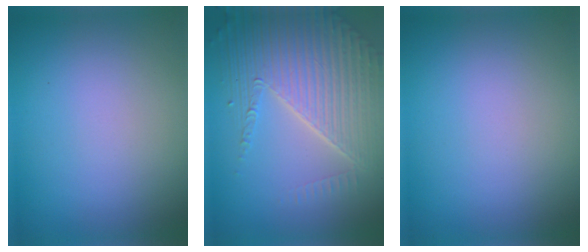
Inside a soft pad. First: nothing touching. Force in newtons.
{"total": 7.2, "press": 5.2, "slide": 5.1}
{"total": 0.0}